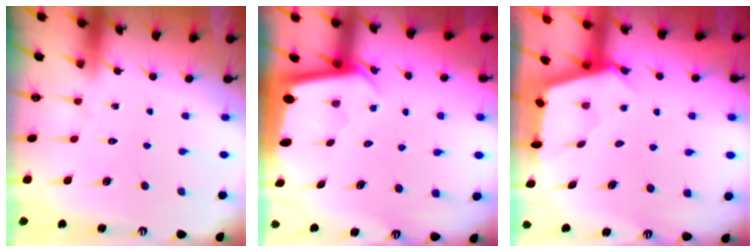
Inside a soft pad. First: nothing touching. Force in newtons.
{"total": 2.8, "press": 2.8, "slide": 0.1}
{"total": 2.7, "press": 2.7, "slide": 0.3}